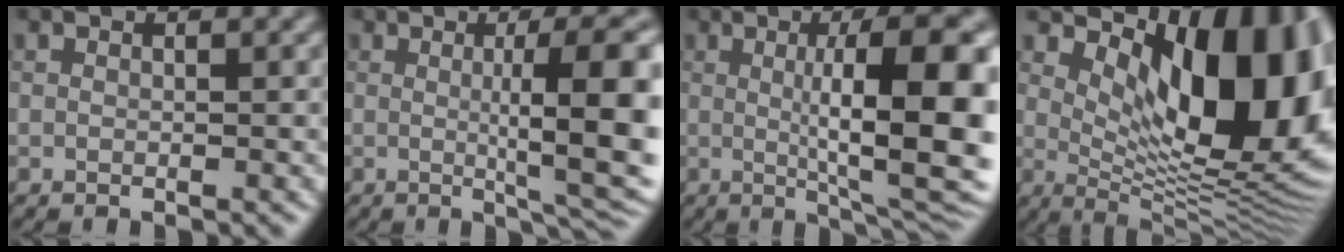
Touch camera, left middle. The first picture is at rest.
{"total": 9.3, "force": [0.2, 2.1, 9.0], "torque": [-0.113, -0.003, 0.008]}
{"total": 12.5, "force": [0.6, 3.3, 12.1], "torque": [-0.147, 0.002, 0.013]}
{"total": 13.7, "force": [4.0, 6.3, 11.4], "torque": [-0.143, -0.003, 0.070]}